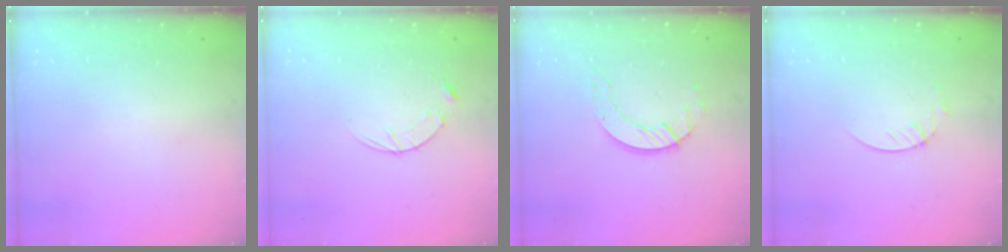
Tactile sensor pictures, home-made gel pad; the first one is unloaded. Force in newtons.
{"total": 3.2, "press": 3.2, "slide": 0.4}
{"total": 6.1, "press": 6.1, "slide": 0.5}
{"total": 1.9, "press": 1.9, "slide": 0.2}